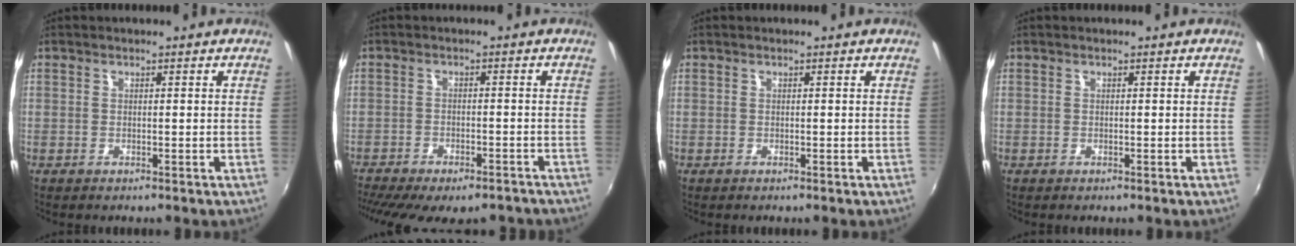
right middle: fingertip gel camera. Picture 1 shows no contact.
{"total": 15.8, "force": [-12.9, 5.1, 7.6], "torque": [-0.162, -0.042, -0.174]}
{"total": 0.0}
{"total": 0.0}